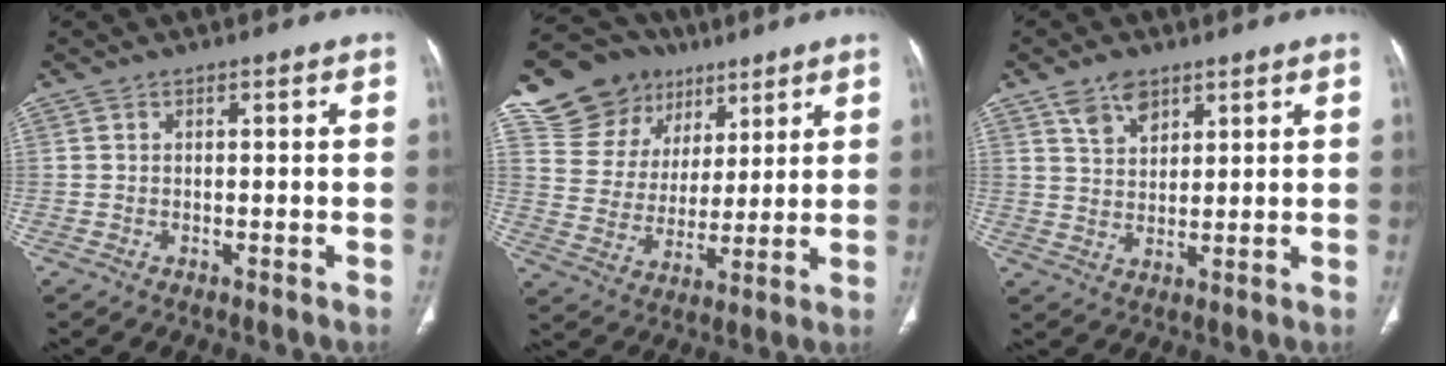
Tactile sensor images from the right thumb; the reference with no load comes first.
{"total": 16.1, "force": [9.4, 12.4, 4.0], "torque": [-0.032, -0.013, 0.174]}
{"total": 5.7, "force": [3.7, 3.3, 2.8], "torque": [-0.032, -0.022, 0.073]}